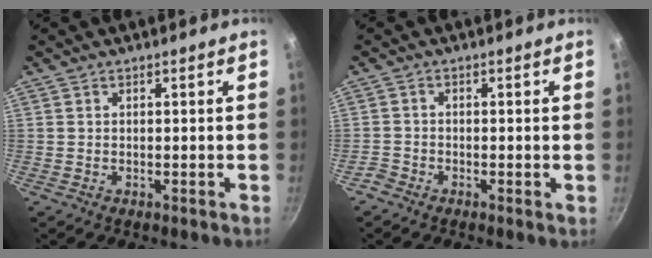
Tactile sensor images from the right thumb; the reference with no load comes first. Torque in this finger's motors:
{"motor_torque": [0.60, -0.26, -0.26, -0.08, -0.01]}